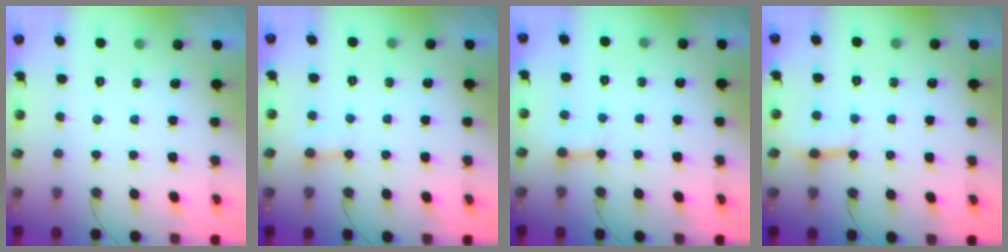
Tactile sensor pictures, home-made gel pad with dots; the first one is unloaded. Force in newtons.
{"total": 3.0, "press": 3.0, "slide": 0.3}
{"total": 3.0, "press": 3.0, "slide": 0.2}
{"total": 2.8, "press": 2.8, "slide": 0.3}